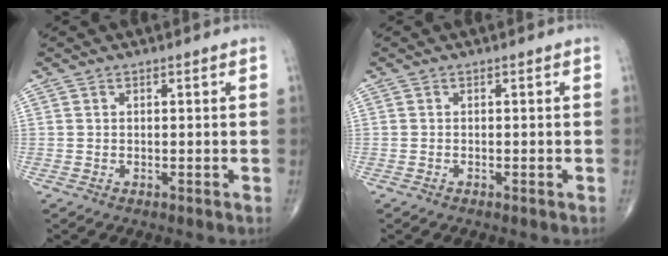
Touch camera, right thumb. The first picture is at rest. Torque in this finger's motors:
{"motor_torque": [0.05, 0.07, -0.20, 0.00, -0.01]}